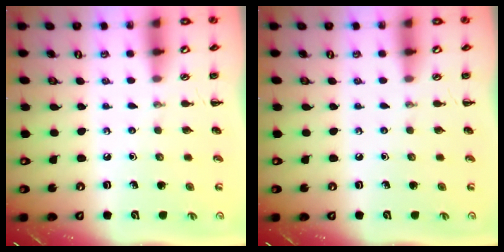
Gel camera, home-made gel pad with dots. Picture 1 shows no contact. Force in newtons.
{"total": 0.0}